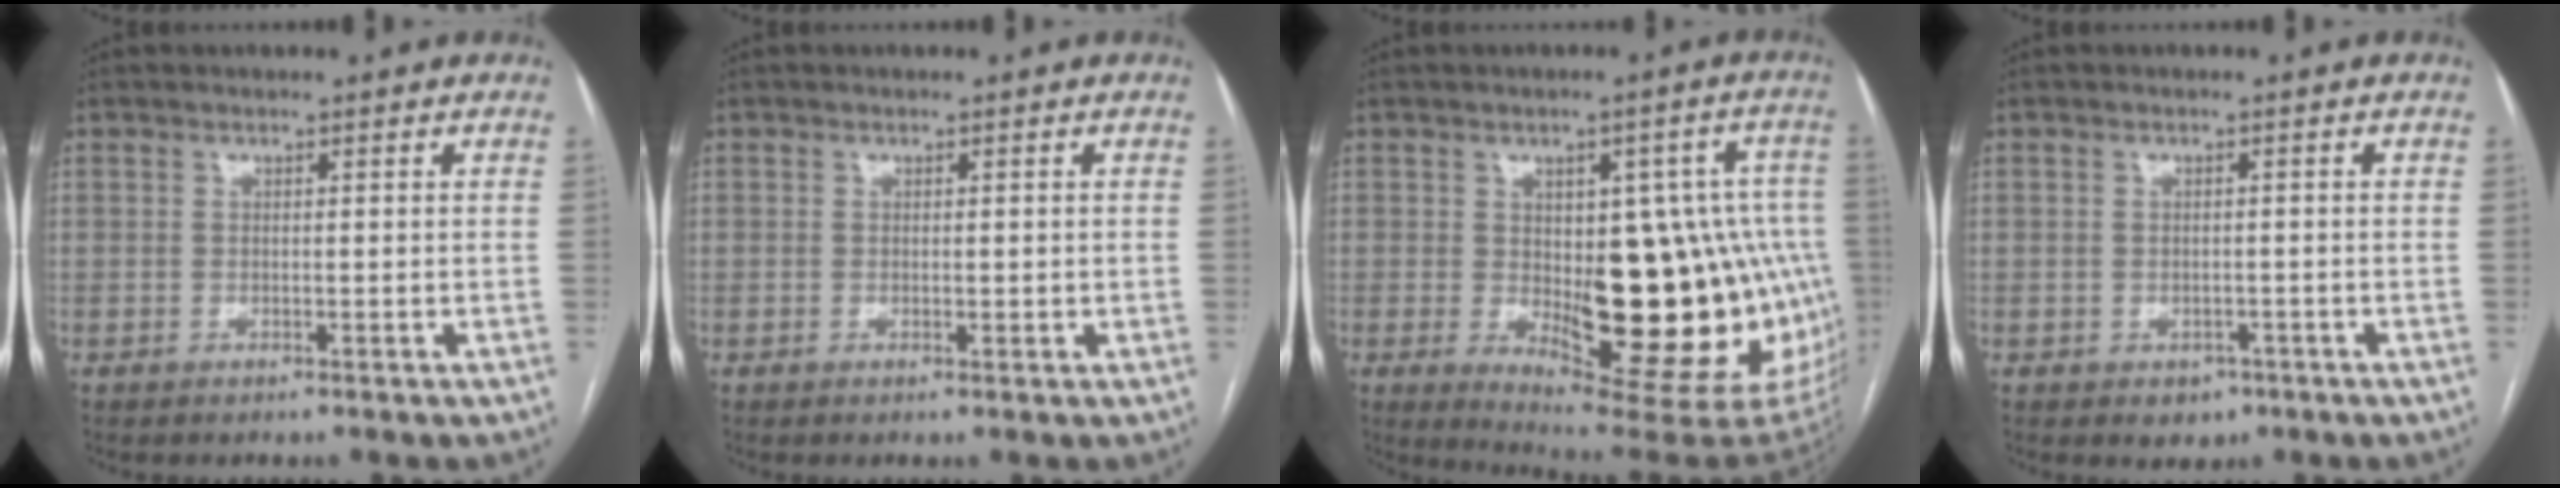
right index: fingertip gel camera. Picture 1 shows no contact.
{"total": 1.0, "force": [0.1, 0.6, 0.8], "torque": [-0.010, -0.002, 0.002]}
{"total": 23.8, "force": [-3.0, 8.8, 21.9], "torque": [-0.208, 0.017, -0.014]}
{"total": 2.6, "force": [-1.3, 2.0, 0.9], "torque": [-0.004, 0.004, -0.009]}